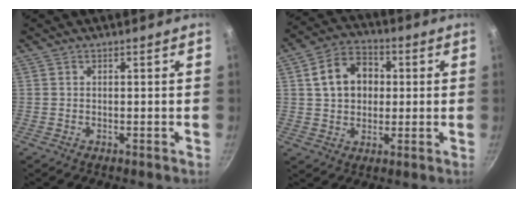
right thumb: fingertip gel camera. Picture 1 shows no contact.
{"total": 11.0, "force": [1.9, 8.5, 6.7], "torque": [-0.088, 0.019, 0.022]}